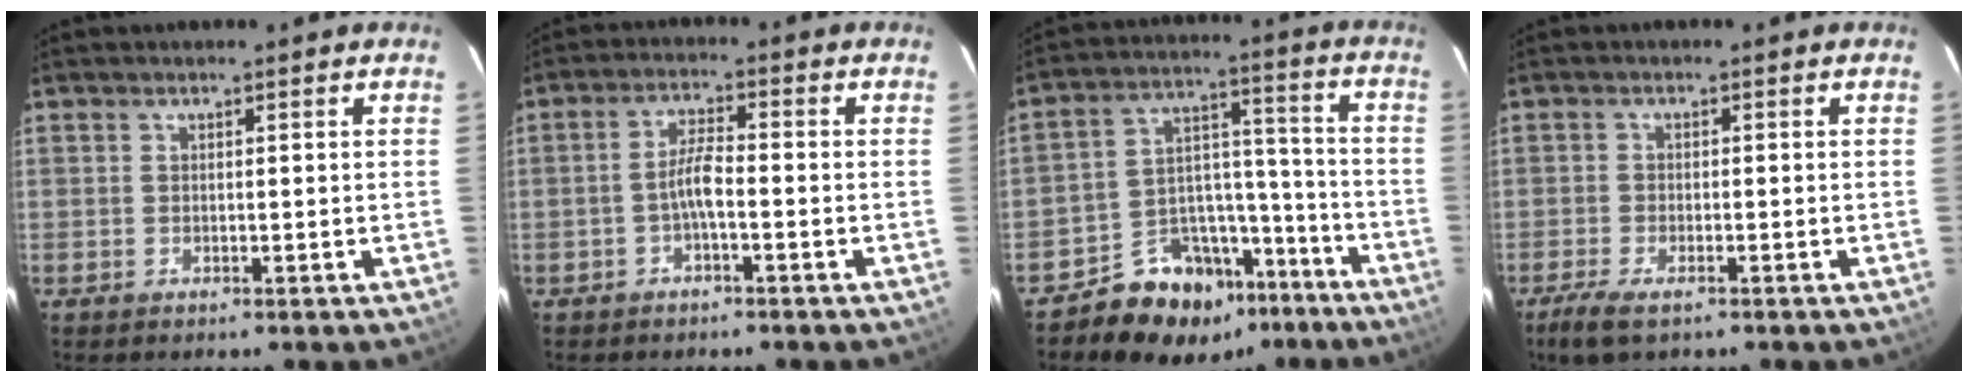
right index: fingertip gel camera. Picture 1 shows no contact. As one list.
[{"total": 3.7, "force": [-1.5, 0.5, 3.4], "torque": [-0.070, 0.009, -0.030]}, {"total": 14.1, "force": [-10.2, 8.8, 4.2], "torque": [-0.069, 0.065, -0.142]}, {"total": 5.1, "force": [-3.5, 1.5, 3.4], "torque": [-0.084, -0.015, -0.066]}]